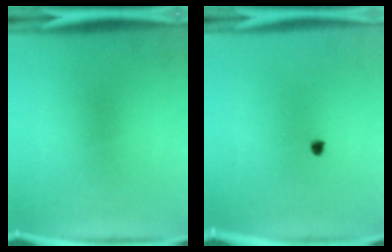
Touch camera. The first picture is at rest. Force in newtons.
{"total": 1.0}